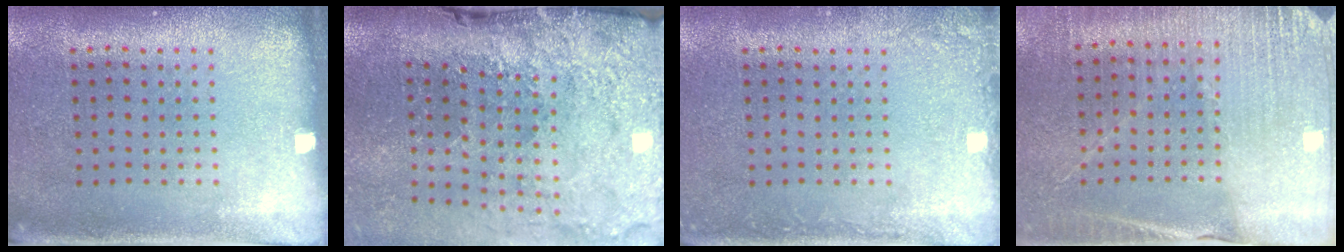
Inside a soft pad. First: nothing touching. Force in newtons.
{"total": 4.8, "press": 3.7, "slide": 3.0}
{"total": 1.4, "press": 1.4, "slide": 0.2}
{"total": 3.1, "press": 3.1, "slide": 0.4}